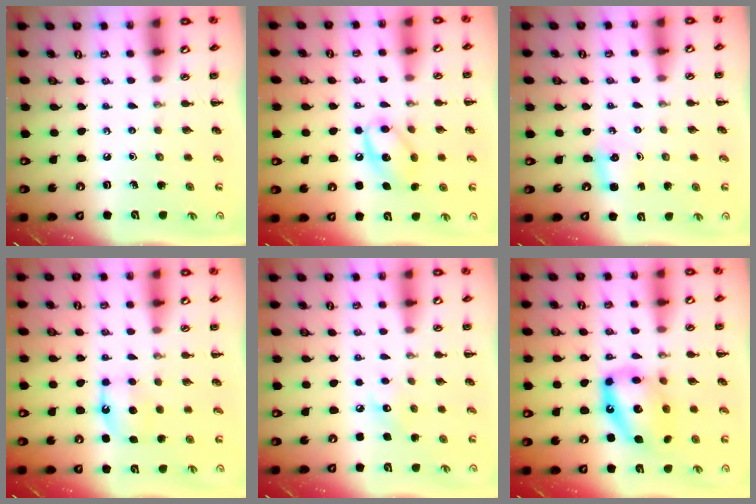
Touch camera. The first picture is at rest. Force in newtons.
{"total": 11.9, "press": 11.8, "slide": 1.5}
{"total": 2.6, "press": 2.5, "slide": 0.7}
{"total": 8.3, "press": 8.1, "slide": 1.7}
{"total": 5.9, "press": 5.7, "slide": 1.2}
{"total": 13.7, "press": 13.3, "slide": 3.4}